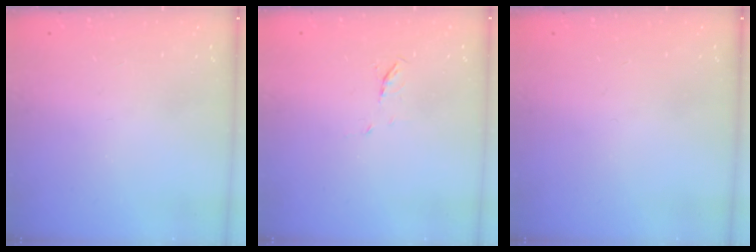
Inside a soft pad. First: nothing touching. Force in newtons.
{"total": 4.0, "press": 4.0, "slide": 0.6}
{"total": 0.0}